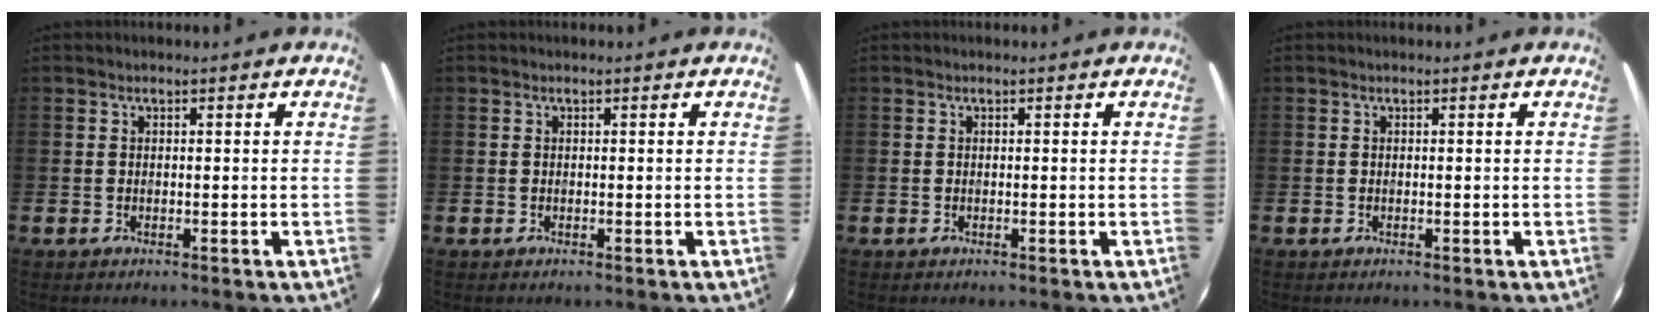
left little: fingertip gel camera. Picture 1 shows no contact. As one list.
[{"total": 0.0}, {"total": 0.0}, {"total": 0.0}]